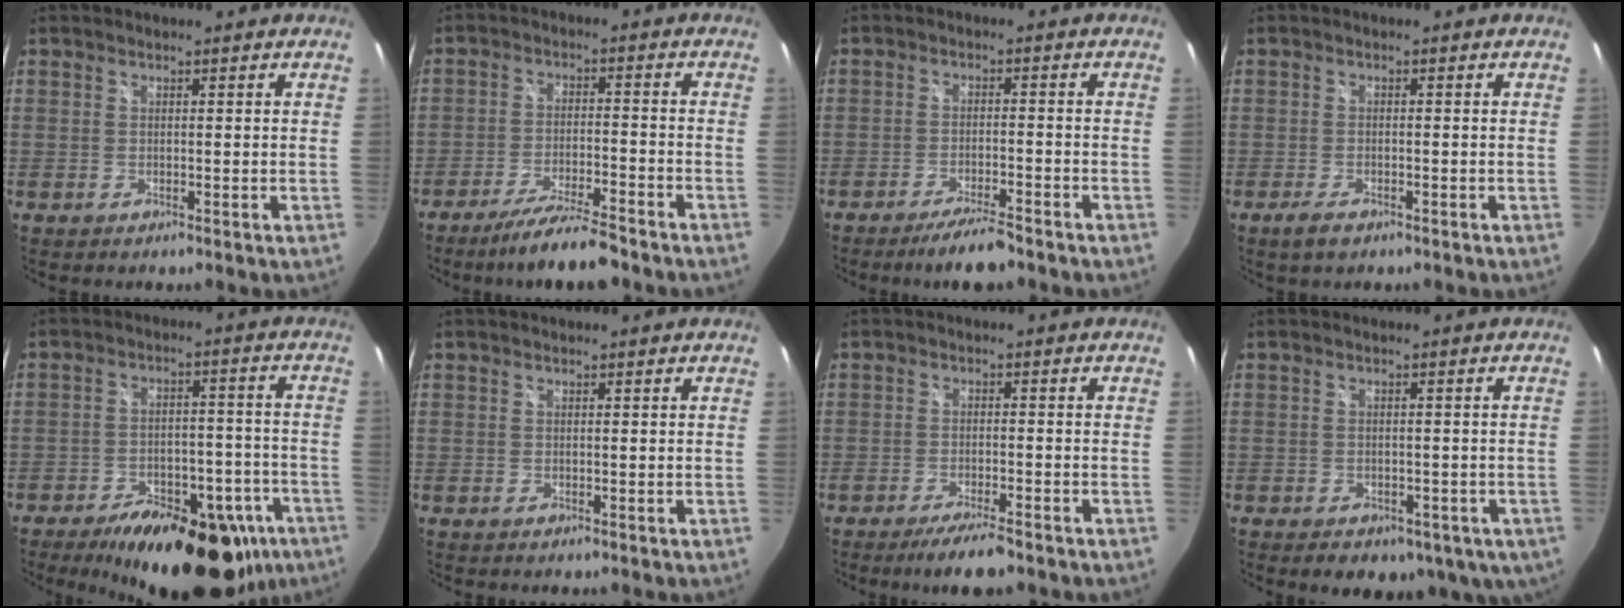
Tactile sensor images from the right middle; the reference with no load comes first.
{"total": 9.5, "force": [-8.2, 0.8, 4.6], "torque": [-0.093, -0.002, -0.137]}
{"total": 6.4, "force": [-5.4, 0.8, 3.2], "torque": [-0.071, -0.004, -0.091]}
{"total": 3.1, "force": [-2.1, 1.3, 1.9], "torque": [-0.044, -0.007, -0.039]}
{"total": 24.8, "force": [-17.1, 11.3, 14.0], "torque": [-0.213, 0.002, -0.210]}
{"total": 0.0}
{"total": 6.1, "force": [-4.9, 0.8, 3.5], "torque": [-0.076, -0.008, -0.084]}
{"total": 10.7, "force": [-5.6, 6.8, 6.1], "torque": [-0.105, -0.016, -0.059]}